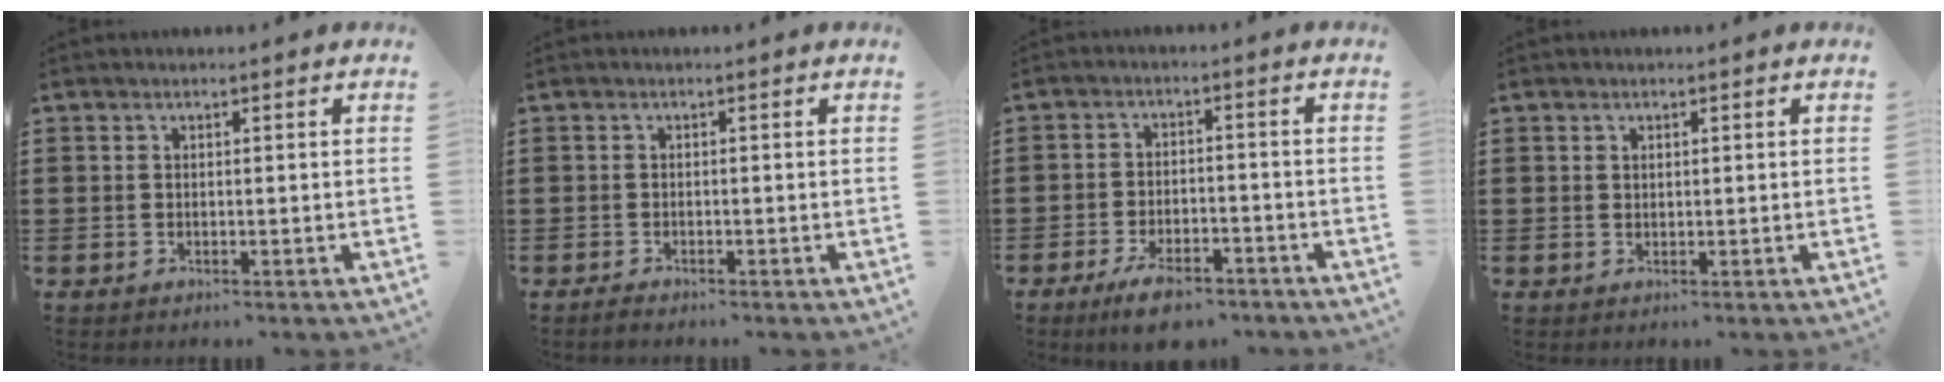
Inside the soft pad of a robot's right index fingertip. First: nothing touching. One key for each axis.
{"total": 0.7, "fx": -0.7, "fy": 0.1, "fz": 0.0, "tx": -0.001, "ty": 0.000, "tz": -0.015}
{"total": 5.2, "fx": -4.2, "fy": 1.4, "fz": 2.8, "tx": -0.049, "ty": 0.010, "tz": -0.077}
{"total": 0.7, "fx": 0.4, "fy": 0.5, "fz": 0.2, "tx": -0.005, "ty": 0.003, "tz": 0.008}